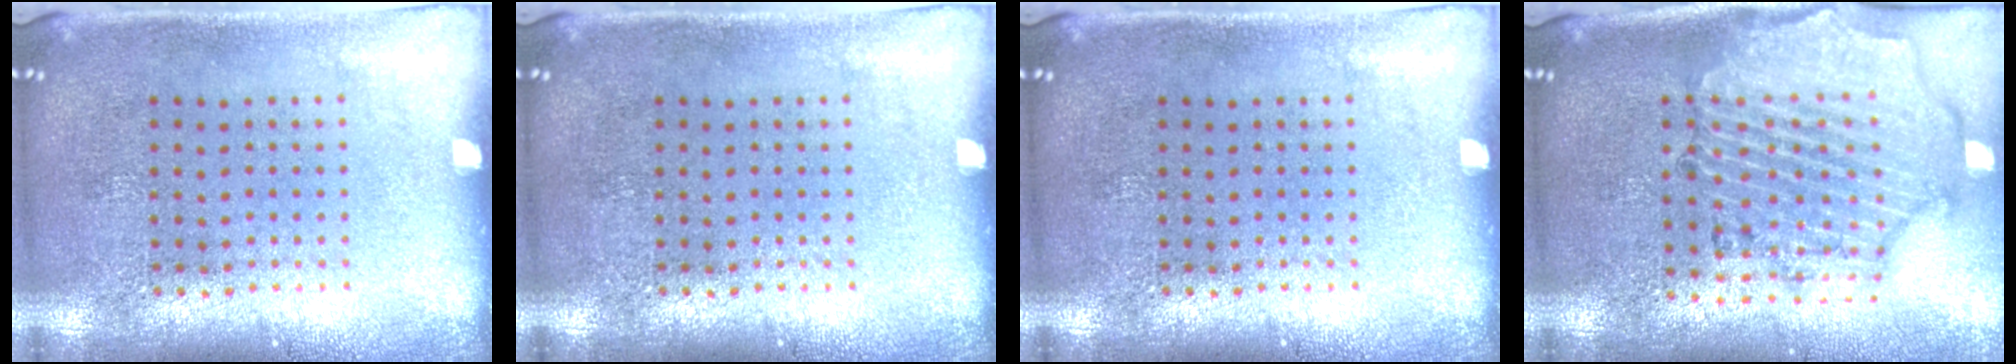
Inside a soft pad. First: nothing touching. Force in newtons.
{"total": 0.0}
{"total": 0.0}
{"total": 1.6, "press": 1.6, "slide": 0.4}